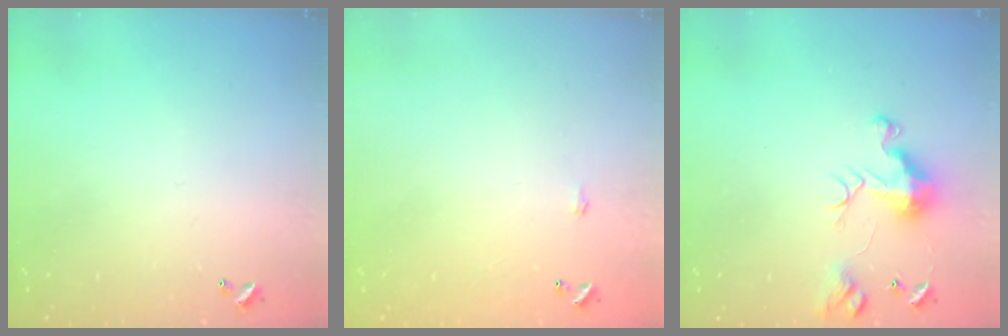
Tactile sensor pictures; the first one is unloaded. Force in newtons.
{"total": 0.6, "press": 0.6, "slide": 0.2}
{"total": 10.0, "press": 9.9, "slide": 1.6}